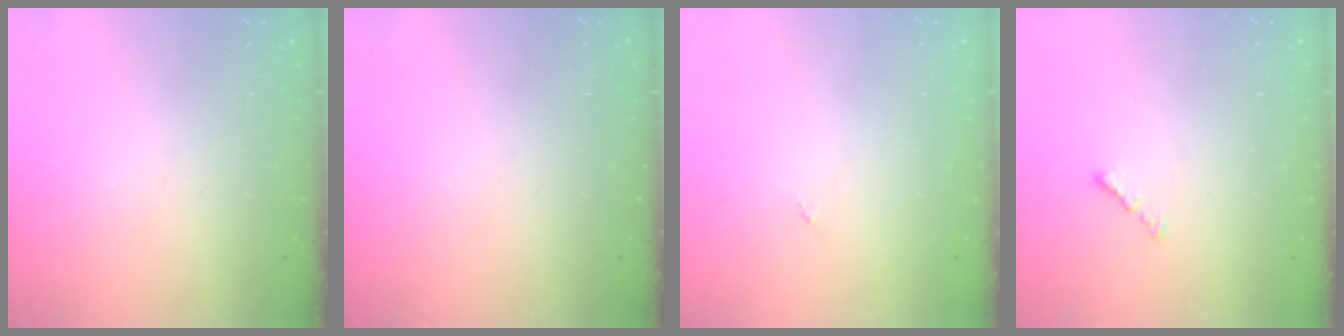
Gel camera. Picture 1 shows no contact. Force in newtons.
{"total": 0.0}
{"total": 0.0}
{"total": 1.0, "press": 0.9, "slide": 0.5}